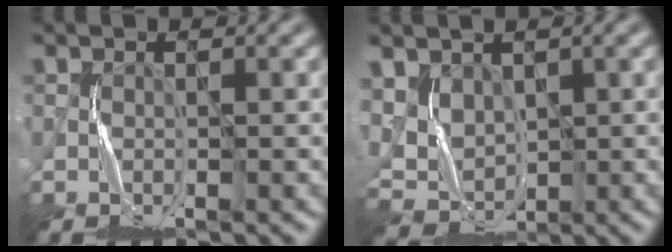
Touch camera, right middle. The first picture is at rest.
{"total": 3.6, "force": [2.1, 2.6, 1.5], "torque": [-0.042, -0.003, 0.047]}